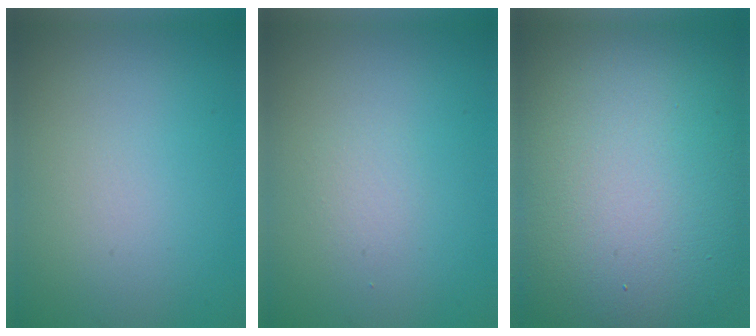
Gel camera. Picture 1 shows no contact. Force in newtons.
{"total": 0.8, "press": 0.8, "slide": 0.0}
{"total": 17.9, "press": 17.9, "slide": 0.9}